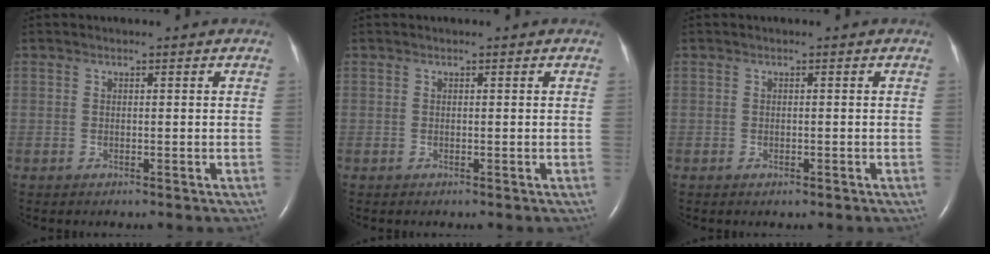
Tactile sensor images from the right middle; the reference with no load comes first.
{"total": 0.0}
{"total": 0.7, "force": [-0.4, 0.3, 0.5], "torque": [-0.010, -0.001, -0.003]}